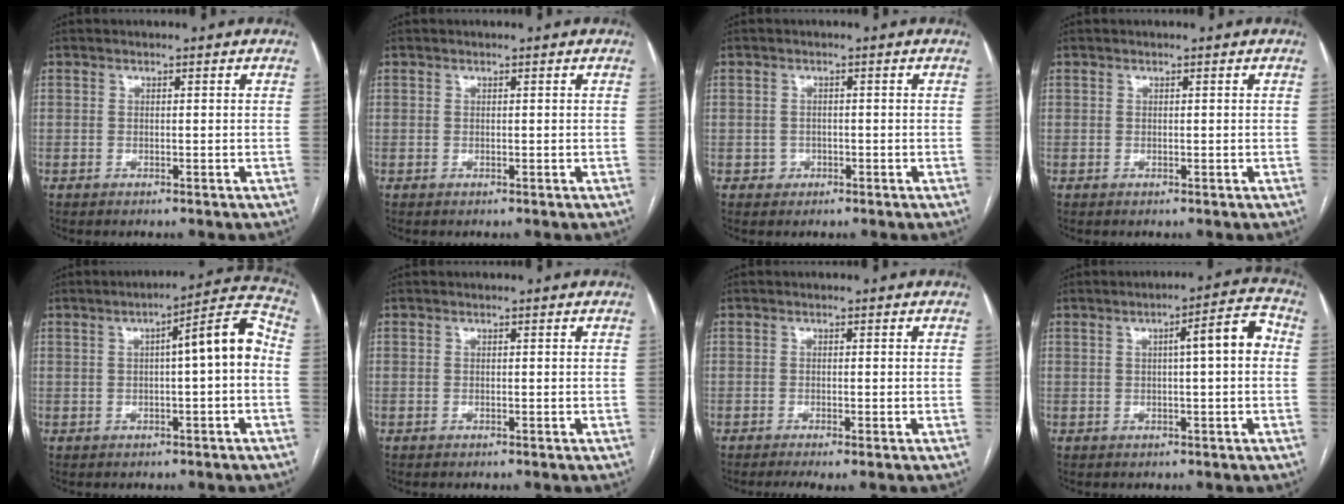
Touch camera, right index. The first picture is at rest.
{"total": 0.0}
{"total": 1.7, "force": [-0.6, 1.5, 0.1], "torque": [0.002, 0.006, -0.009]}
{"total": 0.0}
{"total": 8.6, "force": [0.2, 1.1, 8.5], "torque": [-0.116, 0.031, 0.000]}
{"total": 0.0}
{"total": 2.4, "force": [-1.2, 0.3, 2.0], "torque": [-0.036, -0.009, -0.020]}
{"total": 6.8, "force": [0.8, 0.8, 6.7], "torque": [-0.093, 0.023, 0.007]}